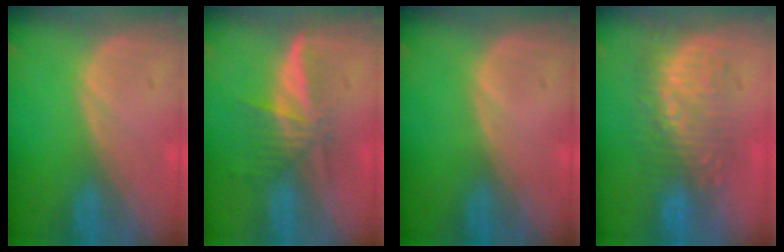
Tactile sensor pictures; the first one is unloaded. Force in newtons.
{"total": 6.0, "press": 5.3, "slide": 2.7}
{"total": 0.0}
{"total": 9.1, "press": 8.5, "slide": 3.2}